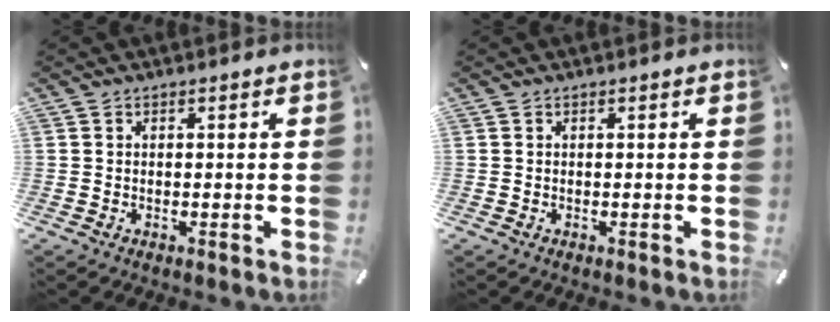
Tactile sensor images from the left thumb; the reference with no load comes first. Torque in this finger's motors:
{"motor_torque": [0.00, 0.00, 0.00, 0.00, 0.00]}